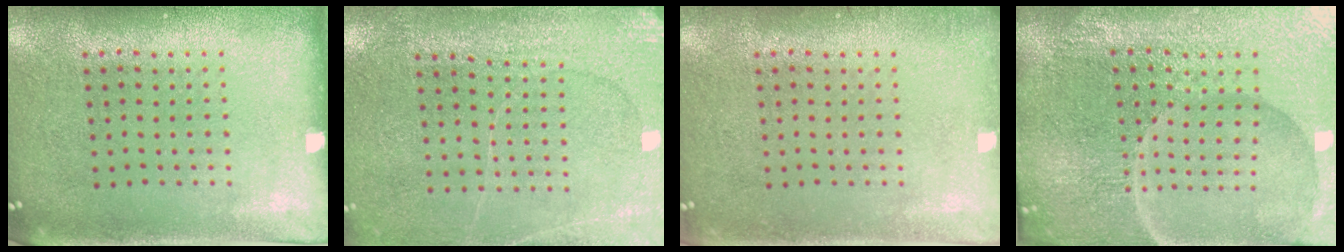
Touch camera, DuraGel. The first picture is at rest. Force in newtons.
{"total": 2.9, "press": 2.9, "slide": 0.2}
{"total": 0.8, "press": 0.8, "slide": 0.0}
{"total": 7.2, "press": 6.3, "slide": 3.5}